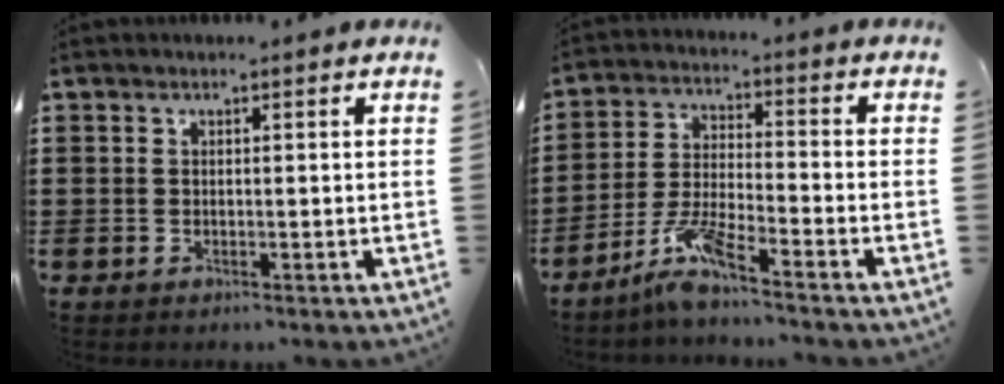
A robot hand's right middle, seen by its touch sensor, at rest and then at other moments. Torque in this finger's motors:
{"motor_torque": [2.04, 0.09, 0.09, 0.05]}